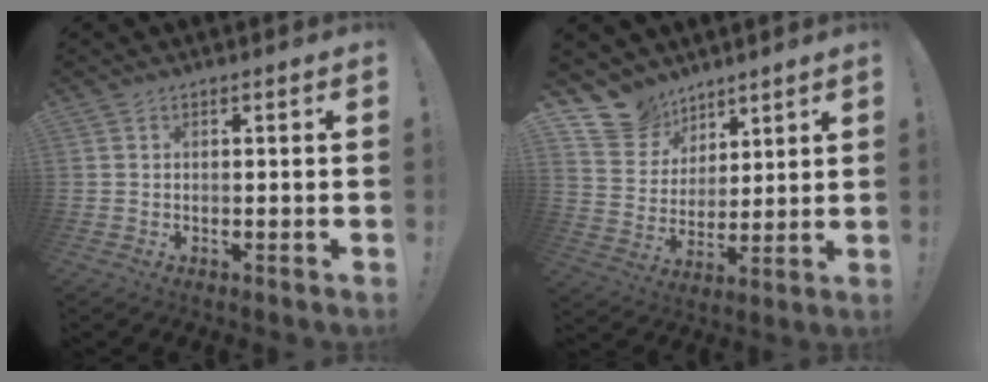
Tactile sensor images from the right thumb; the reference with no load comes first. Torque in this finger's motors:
{"motor_torque": [-0.34, 0.36, -0.59, 0.63, 0.07]}